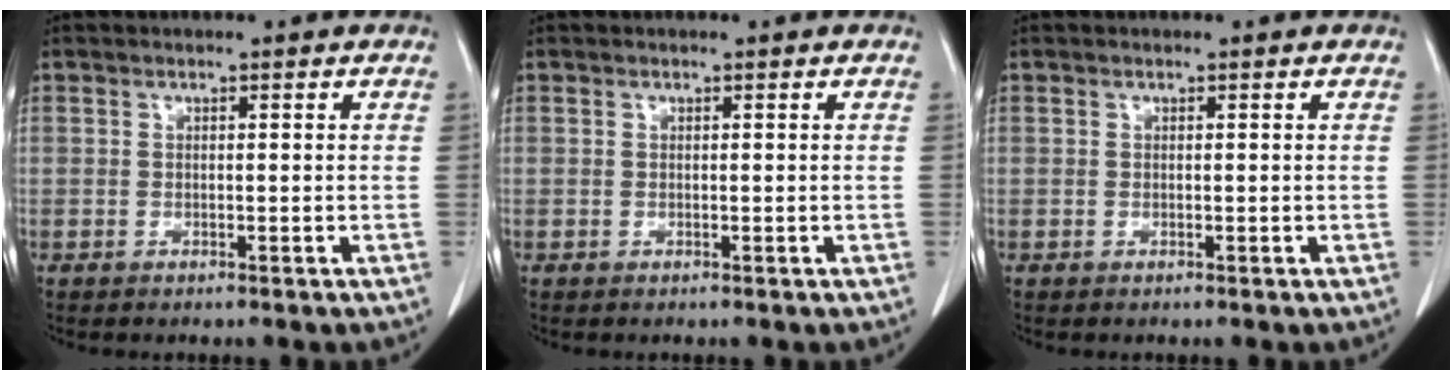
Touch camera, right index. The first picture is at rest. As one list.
[{"total": 0.0}, {"total": 0.0}]